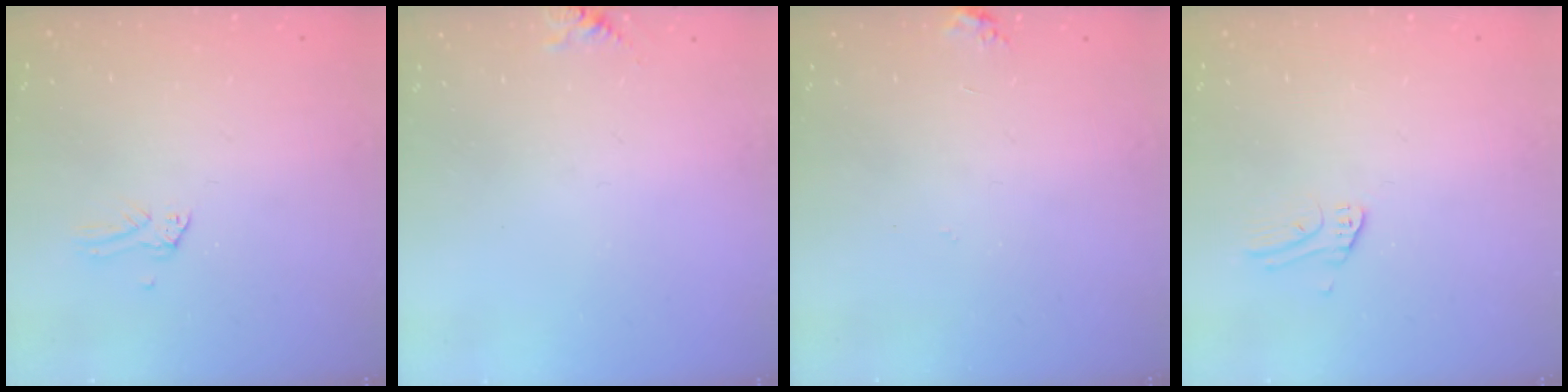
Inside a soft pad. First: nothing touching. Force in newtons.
{"total": 4.5, "press": 4.5, "slide": 0.6}
{"total": 7.3, "press": 7.3, "slide": 0.6}
{"total": 2.8, "press": 2.8, "slide": 0.2}